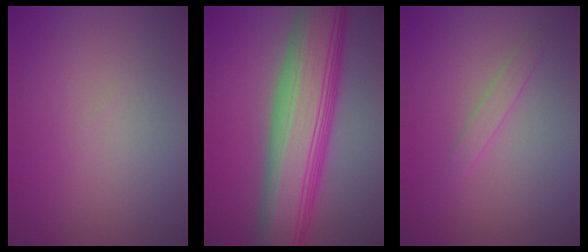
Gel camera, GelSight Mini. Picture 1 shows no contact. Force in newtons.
{"total": 11.4, "press": 11.3, "slide": 0.6}
{"total": 1.3, "press": 1.3, "slide": 0.1}